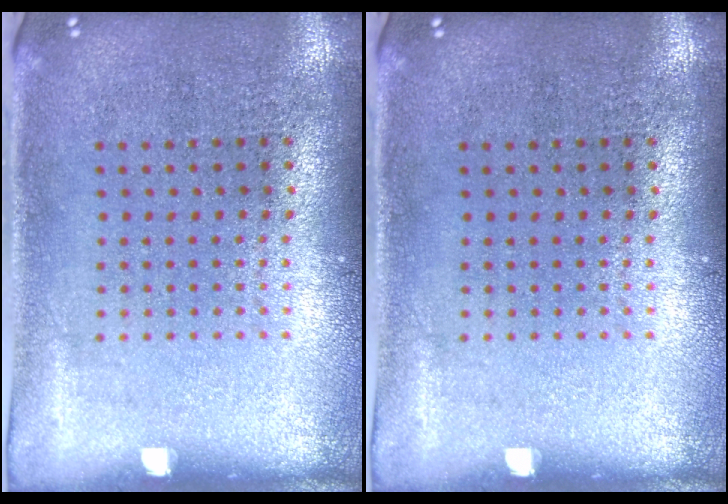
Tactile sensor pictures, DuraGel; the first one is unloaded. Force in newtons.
{"total": 0.0}